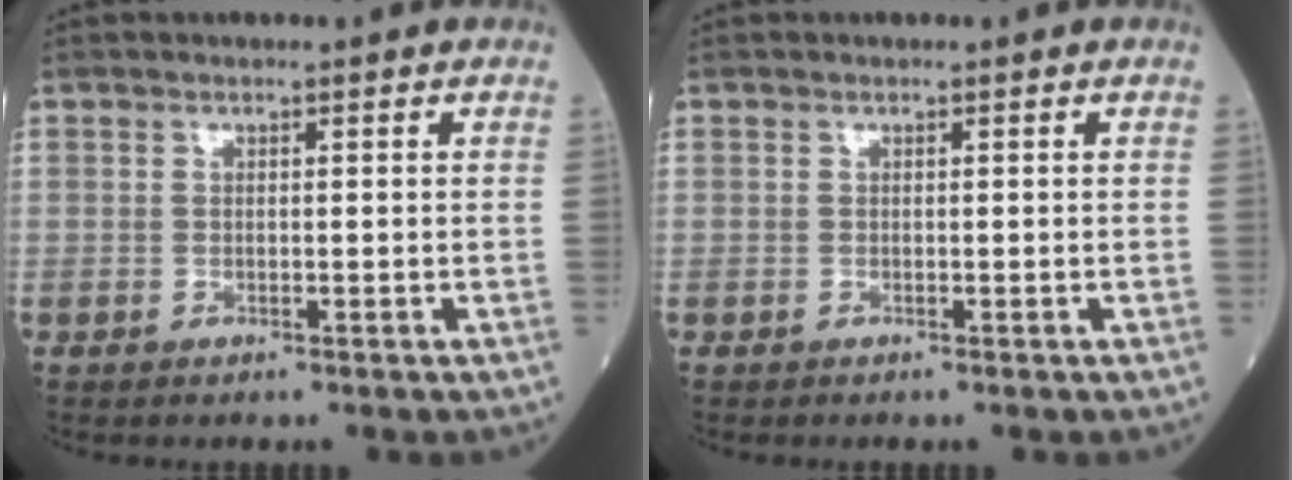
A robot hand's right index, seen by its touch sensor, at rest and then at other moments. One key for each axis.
{"total": 0.0}